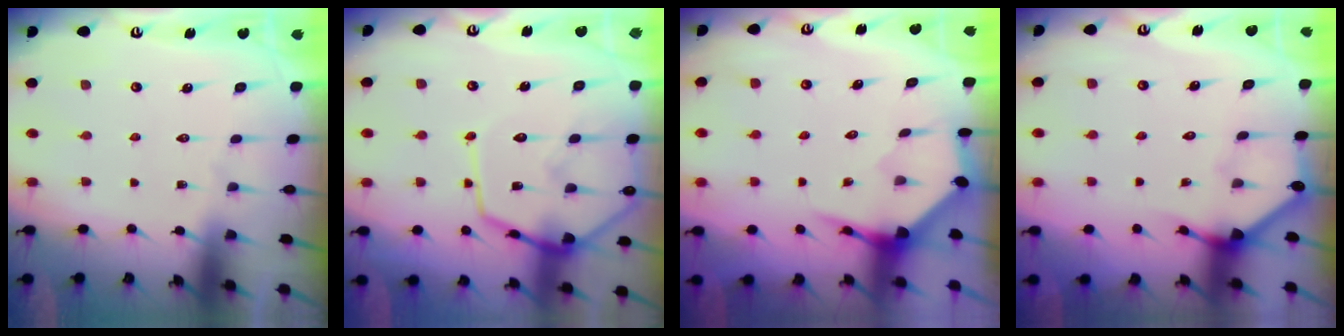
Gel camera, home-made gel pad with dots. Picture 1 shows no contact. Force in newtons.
{"total": 15.7, "press": 15.6, "slide": 1.4}
{"total": 3.9, "press": 3.9, "slide": 0.4}
{"total": 2.5, "press": 2.5, "slide": 0.2}